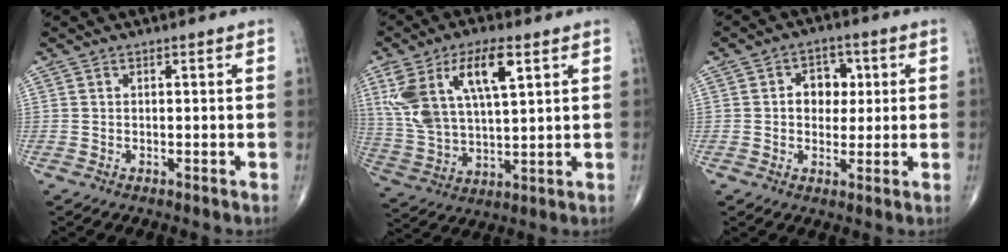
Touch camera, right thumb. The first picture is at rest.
{"total": 16.3, "force": [6.7, 6.9, 13.2], "torque": [-0.261, -0.009, 0.133]}
{"total": 6.3, "force": [1.0, 4.9, 3.9], "torque": [-0.017, 0.005, 0.011]}